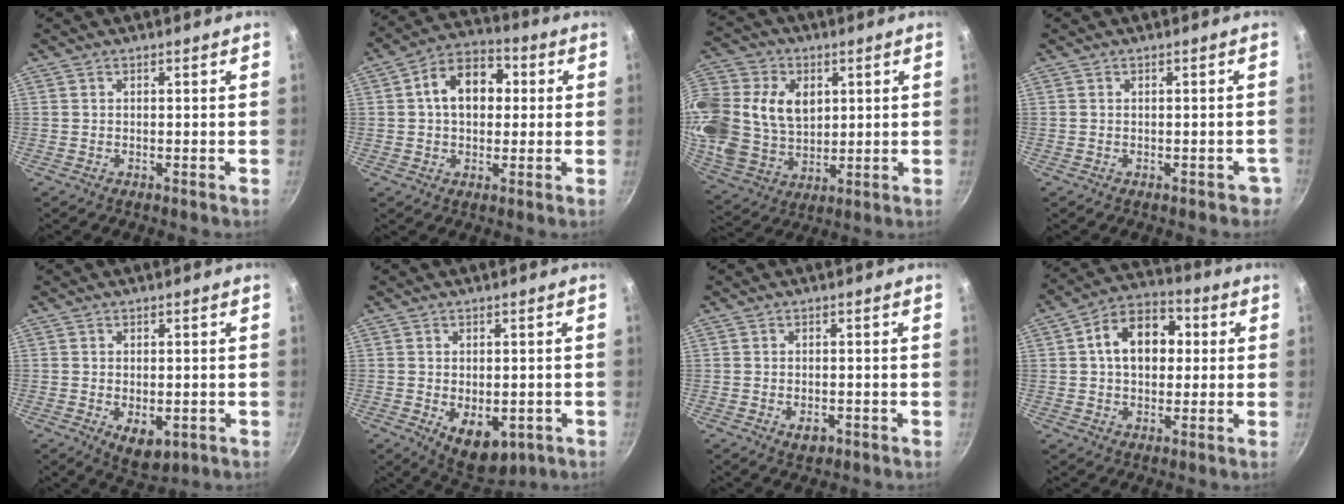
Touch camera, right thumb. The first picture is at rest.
{"total": 11.7, "force": [1.7, 8.3, 8.1], "torque": [-0.088, 0.025, 0.011]}
{"total": 25.8, "force": [6.1, 19.5, 15.7], "torque": [-0.366, 0.026, 0.121]}
{"total": 2.0, "force": [-1.0, 1.2, 1.2], "torque": [0.004, 0.022, 0.000]}
{"total": 6.4, "force": [-1.6, 3.8, 4.9], "torque": [-0.058, -0.007, -0.012]}
{"total": 9.1, "force": [-2.4, 5.6, 6.8], "torque": [-0.069, -0.003, -0.017]}
{"total": 3.0, "force": [-1.2, 1.9, 2.0], "torque": [-0.028, 0.005, -0.013]}
{"total": 12.8, "force": [1.9, 9.0, 8.9], "torque": [-0.098, 0.024, 0.014]}